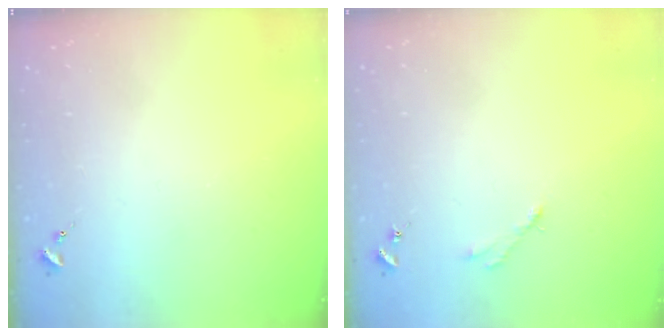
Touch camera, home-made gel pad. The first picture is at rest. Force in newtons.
{"total": 2.5, "press": 2.5, "slide": 0.3}